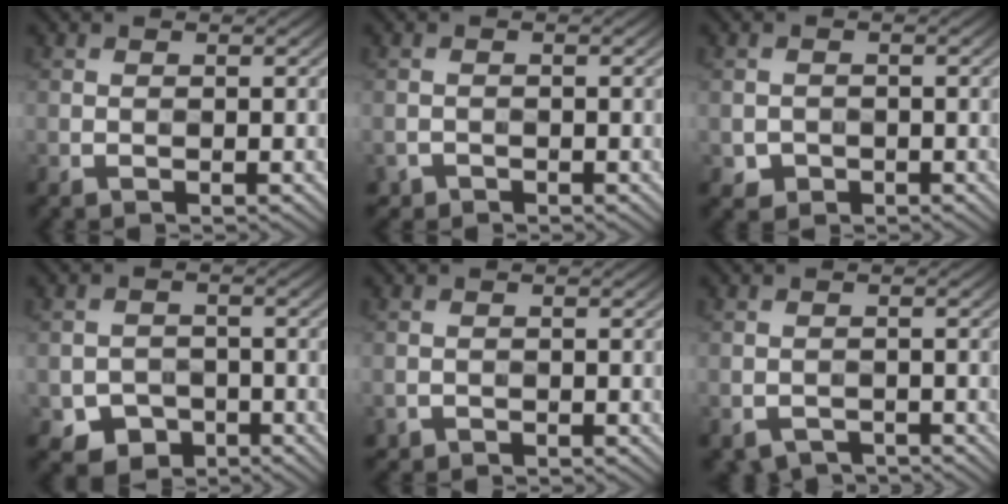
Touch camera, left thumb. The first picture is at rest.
{"total": 1.1, "force": [-0.9, 0.6, 0.0], "torque": [0.001, -0.001, -0.020]}
{"total": 1.7, "force": [-0.8, 1.4, 0.4], "torque": [-0.004, -0.007, -0.016]}
{"total": 3.8, "force": [-2.1, 2.9, 1.3], "torque": [-0.024, -0.008, -0.041]}
{"total": 0.7, "force": [-0.5, 0.5, 0.0], "torque": [0.001, -0.003, -0.011]}
{"total": 2.1, "force": [-1.6, 1.1, 0.6], "torque": [-0.011, -0.004, -0.029]}